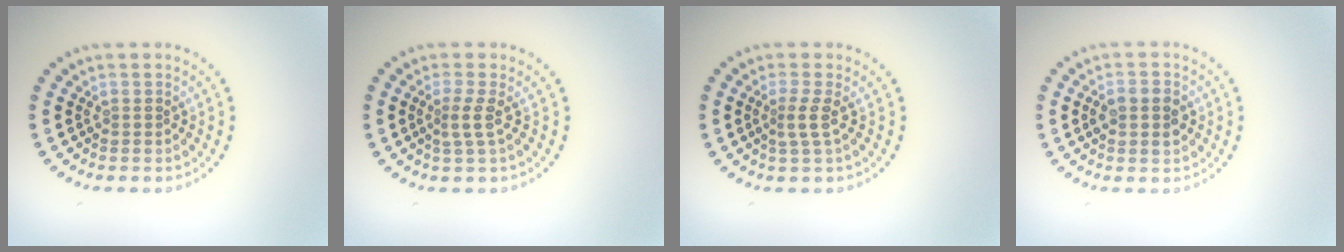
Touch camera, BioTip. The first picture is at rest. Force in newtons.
{"total": 1.8, "press": 1.2, "slide": 1.3}
{"total": 1.8, "press": 1.2, "slide": 1.3}
{"total": 2.7, "press": 2.7, "slide": 0.2}